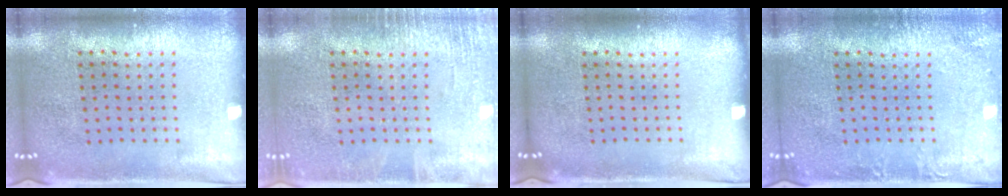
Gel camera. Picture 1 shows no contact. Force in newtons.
{"total": 1.9, "press": 1.9, "slide": 0.2}
{"total": 0.0}
{"total": 1.7, "press": 1.7, "slide": 0.3}